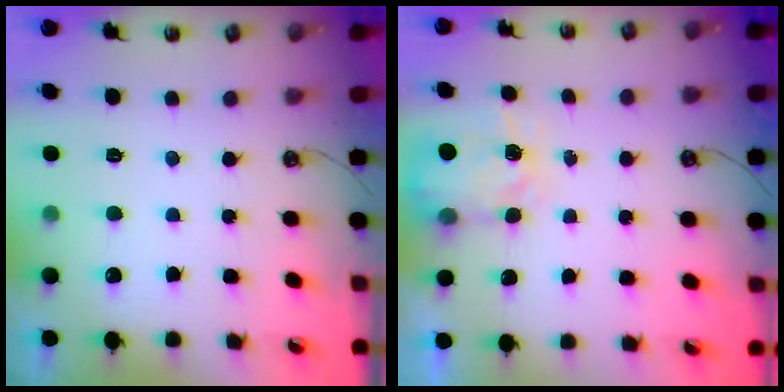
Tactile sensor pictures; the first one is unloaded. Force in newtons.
{"total": 4.0, "press": 3.9, "slide": 0.7}